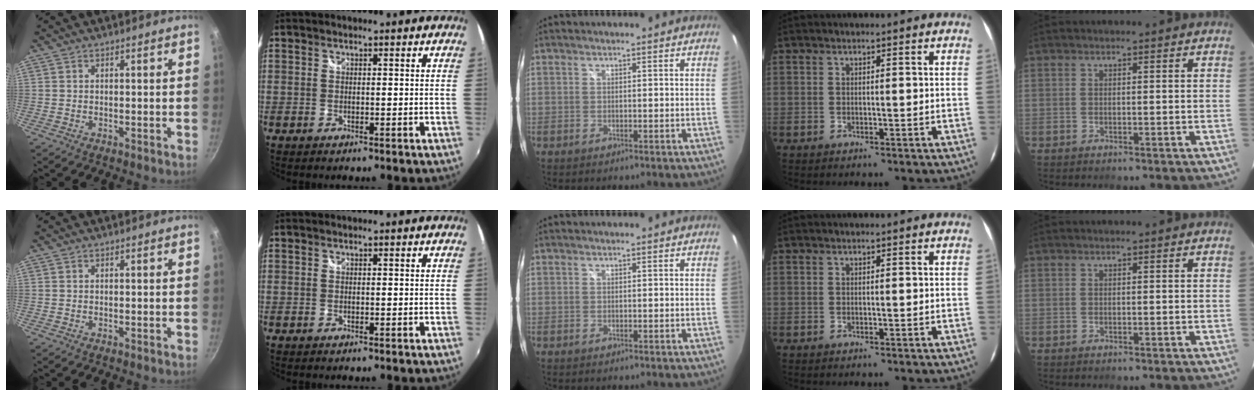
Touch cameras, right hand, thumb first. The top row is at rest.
{}